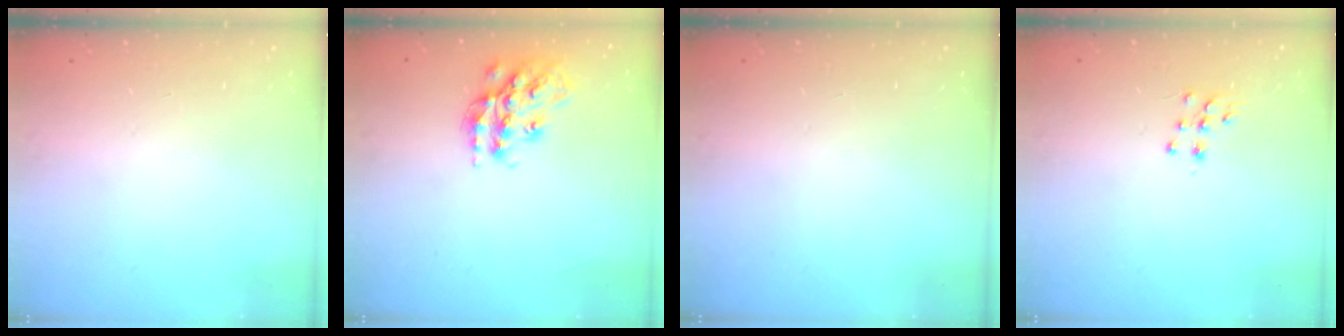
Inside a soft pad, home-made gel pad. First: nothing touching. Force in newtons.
{"total": 16.3, "press": 16.3, "slide": 0.8}
{"total": 0.0}
{"total": 7.0, "press": 7.0, "slide": 0.3}